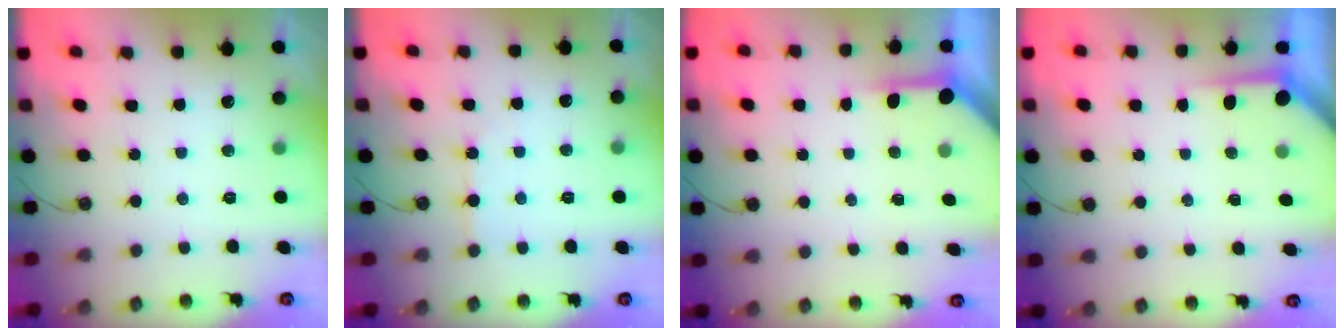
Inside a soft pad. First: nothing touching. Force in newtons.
{"total": 3.4, "press": 3.4, "slide": 0.5}
{"total": 3.9, "press": 3.8, "slide": 0.3}
{"total": 3.7, "press": 3.7, "slide": 0.4}